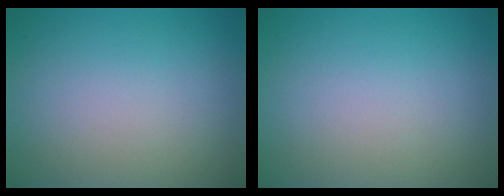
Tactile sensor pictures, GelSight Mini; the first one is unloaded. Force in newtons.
{"total": 0.0}